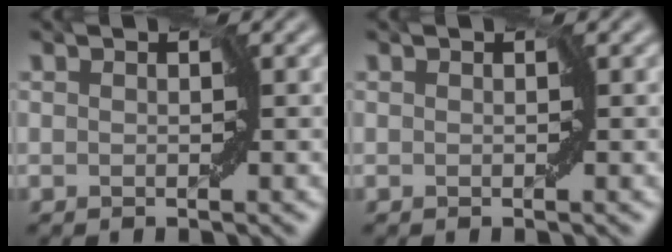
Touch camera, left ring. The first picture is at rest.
{"total": 0.0}